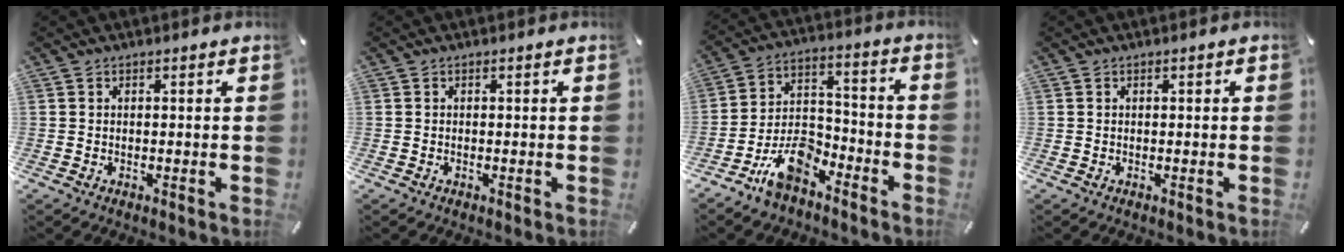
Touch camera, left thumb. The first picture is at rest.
{"total": 0.0}
{"total": 11.7, "force": [-8.5, 5.9, 5.5], "torque": [-0.092, 0.049, -0.154]}
{"total": 0.0}